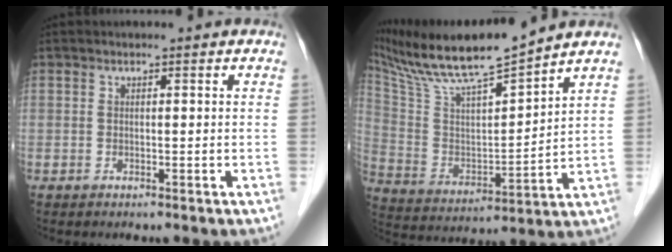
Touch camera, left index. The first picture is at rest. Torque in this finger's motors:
{"motor_torque": [-0.76, -1.38, -0.42, 0.00]}